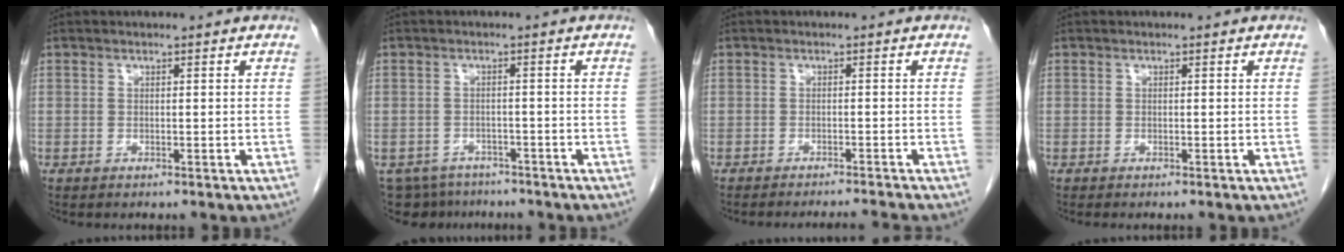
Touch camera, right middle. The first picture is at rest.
{"total": 6.8, "force": [-5.9, 3.4, 0.5], "torque": [-0.008, 0.004, -0.080]}
{"total": 5.2, "force": [-4.9, -1.3, 1.0], "torque": [-0.007, -0.003, -0.066]}
{"total": 0.0}